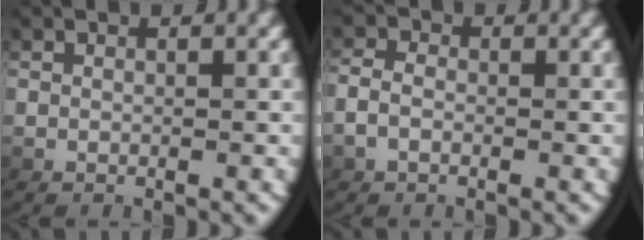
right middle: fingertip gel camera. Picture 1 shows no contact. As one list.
[{"total": 1.5, "force": [-0.6, 1.1, 1.0], "torque": [-0.026, 0.003, -0.014]}]